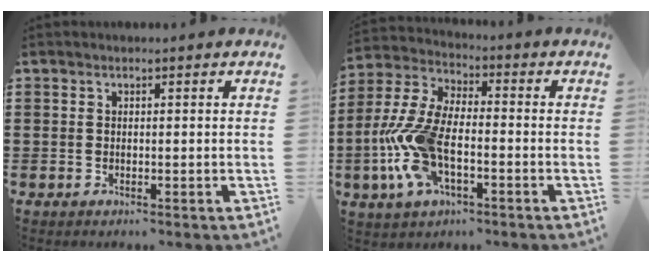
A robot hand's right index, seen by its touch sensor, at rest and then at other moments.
{"total": 11.7, "force": [-3.0, 5.7, 9.7], "torque": [-0.248, -0.015, -0.060]}